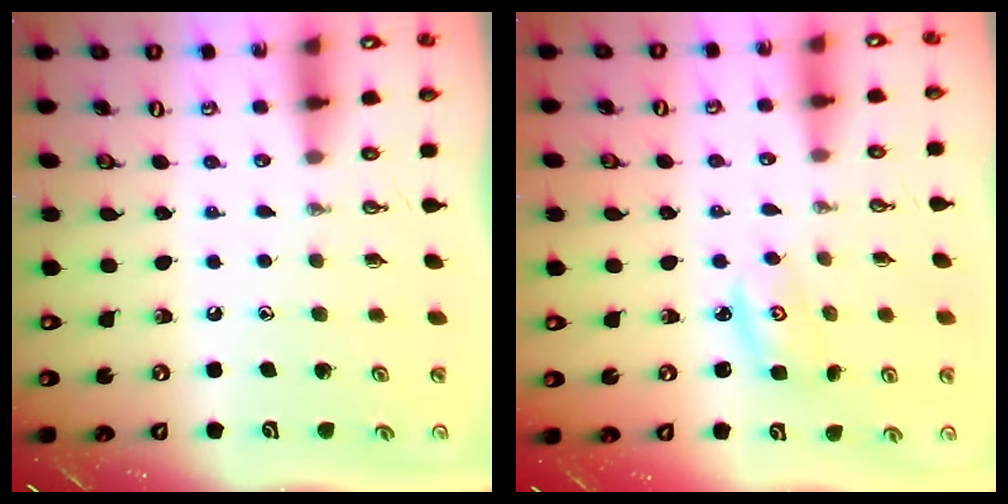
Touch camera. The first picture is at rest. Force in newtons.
{"total": 2.8, "press": 2.8, "slide": 0.3}